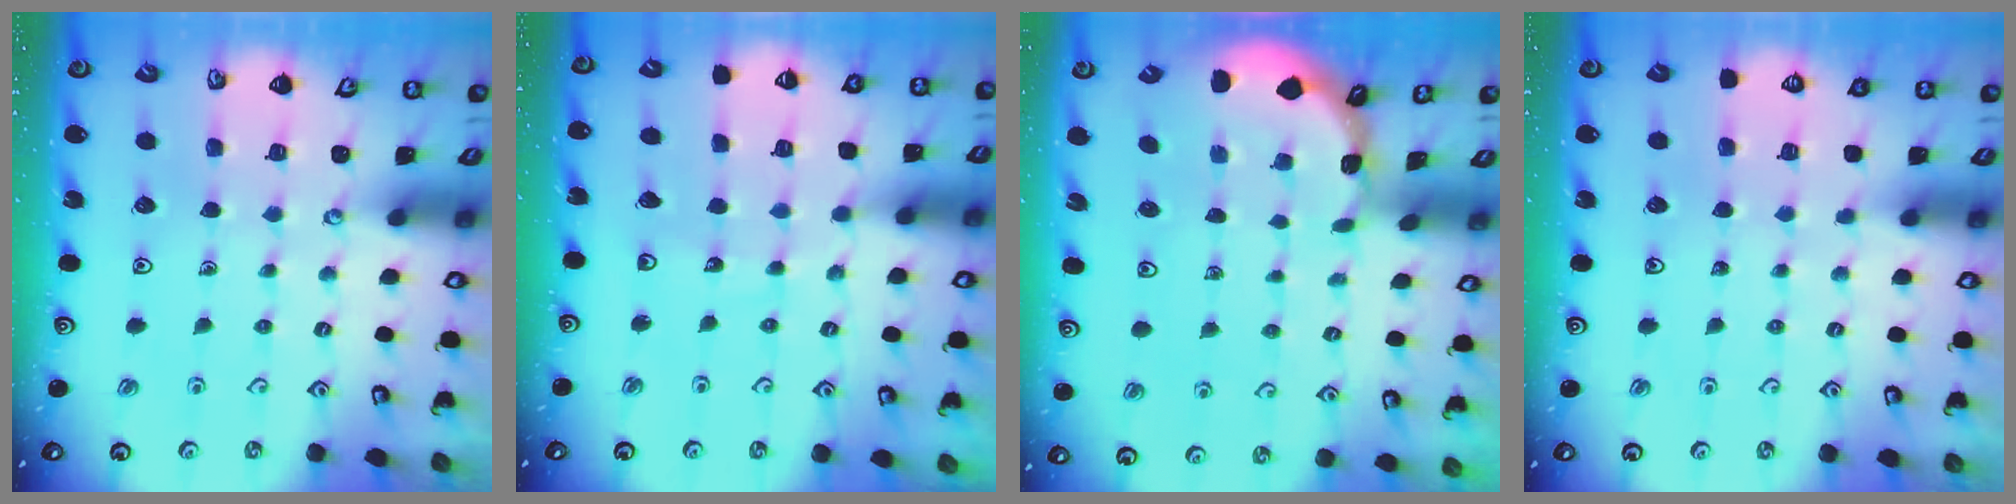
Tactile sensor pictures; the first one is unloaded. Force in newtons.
{"total": 3.9, "press": 3.8, "slide": 0.5}
{"total": 0.7, "press": 0.6, "slide": 0.2}
{"total": 0.0}